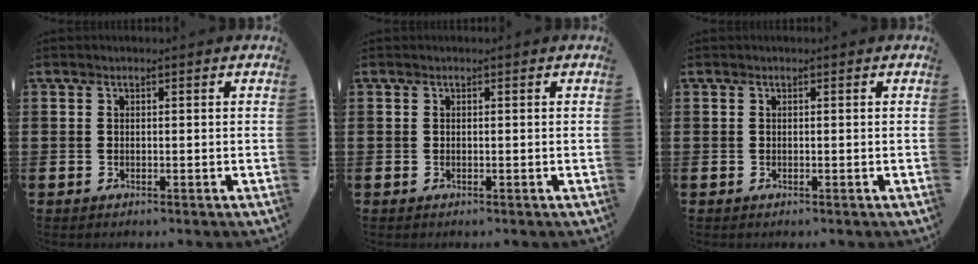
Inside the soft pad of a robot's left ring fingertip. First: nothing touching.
{"total": 0.0}
{"total": 0.0}